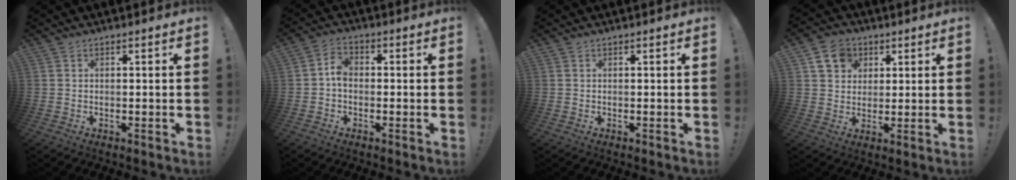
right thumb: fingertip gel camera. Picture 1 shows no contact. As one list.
[{"total": 4.3, "force": [-1.0, 2.9, 3.0], "torque": [-0.049, 0.012, -0.018]}, {"total": 0.0}, {"total": 9.5, "force": [4.1, 7.9, 3.4], "torque": [-0.050, -0.013, 0.083]}]